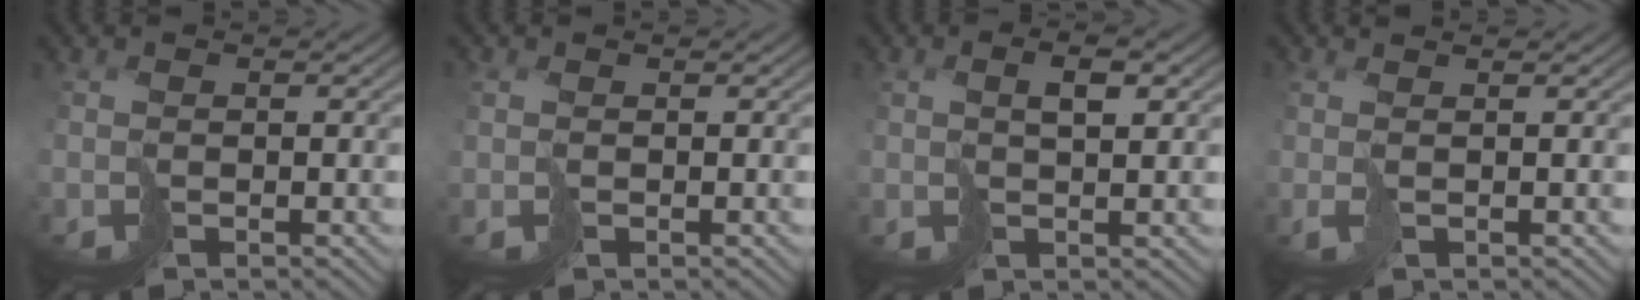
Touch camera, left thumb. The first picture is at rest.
{"total": 0.7, "force": [0.1, 0.5, 0.5], "torque": [-0.016, -0.004, 0.003]}
{"total": 2.8, "force": [1.3, 0.7, 2.4], "torque": [-0.044, 0.006, 0.025]}
{"total": 2.2, "force": [0.5, 0.6, 2.0], "torque": [-0.039, 0.006, 0.005]}